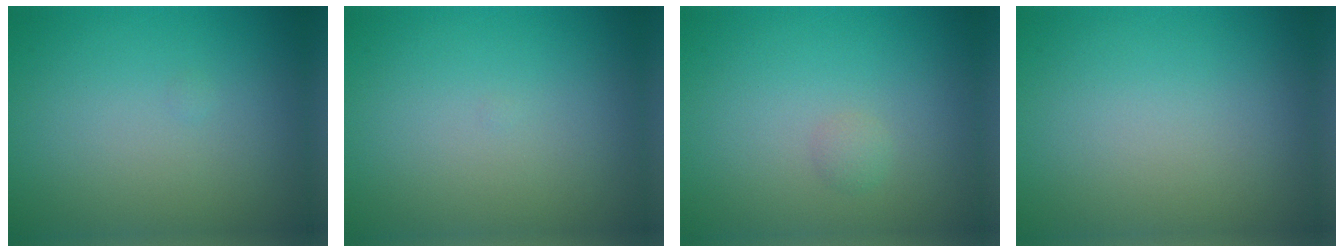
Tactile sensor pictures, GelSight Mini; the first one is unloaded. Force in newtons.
{"total": 0.0}
{"total": 0.7, "press": 0.7, "slide": 0.0}
{"total": 0.0}